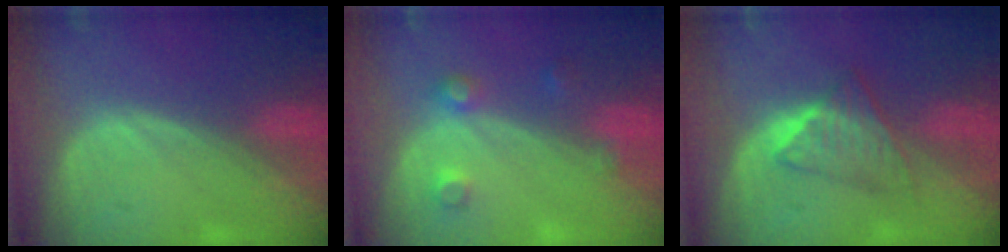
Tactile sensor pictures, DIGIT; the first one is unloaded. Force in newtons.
{"total": 3.5, "press": 3.2, "slide": 1.4}
{"total": 5.8, "press": 5.1, "slide": 2.7}